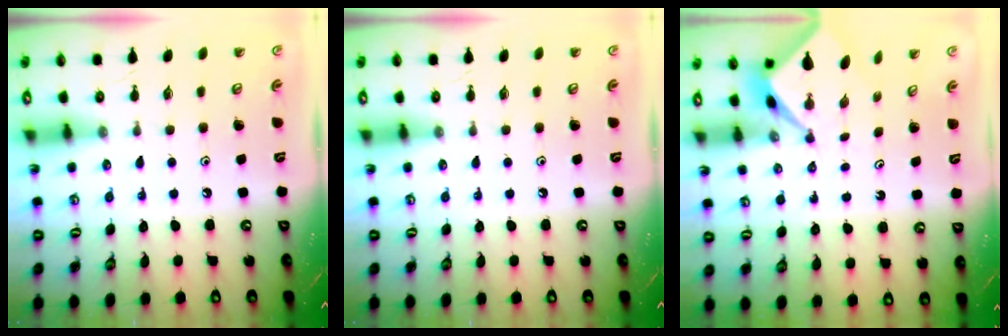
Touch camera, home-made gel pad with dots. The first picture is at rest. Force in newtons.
{"total": 0.0}
{"total": 2.1, "press": 2.1, "slide": 0.2}